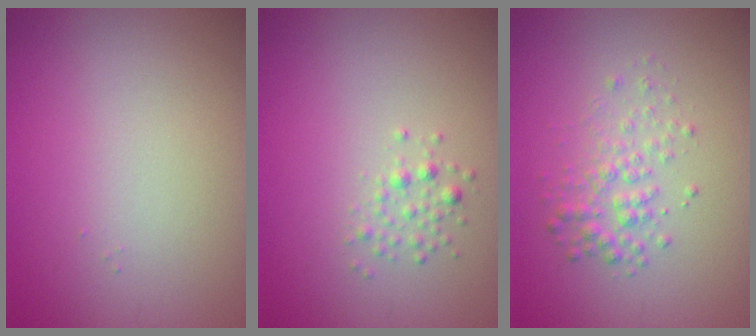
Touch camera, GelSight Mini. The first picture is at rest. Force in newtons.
{"total": 1.2, "press": 1.2, "slide": 0.1}
{"total": 2.3, "press": 2.3, "slide": 0.1}